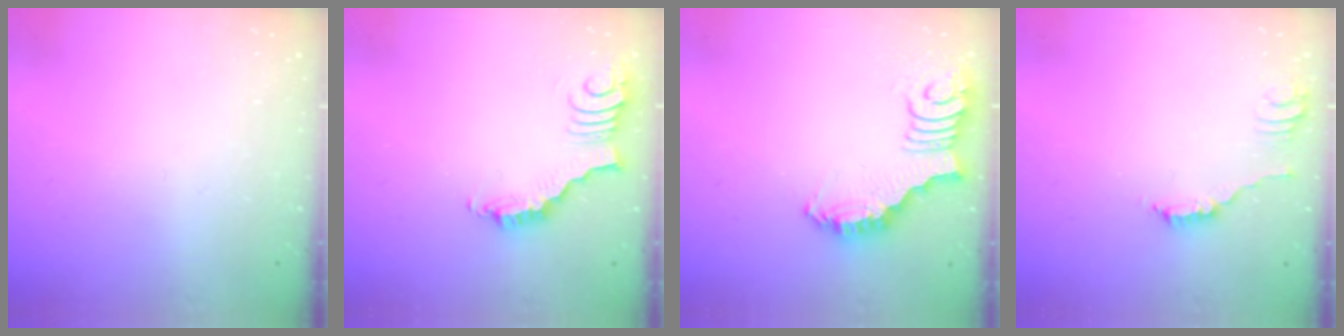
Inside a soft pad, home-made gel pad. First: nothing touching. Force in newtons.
{"total": 2.9, "press": 2.9, "slide": 0.6}
{"total": 2.6, "press": 2.6, "slide": 0.5}
{"total": 1.8, "press": 1.8, "slide": 0.3}